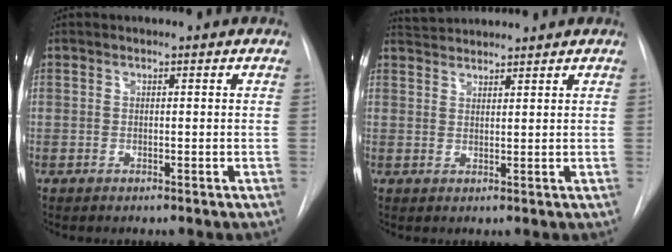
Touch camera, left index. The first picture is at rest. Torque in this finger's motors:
{"motor_torque": [-0.59, -0.55, -0.55, -0.21]}